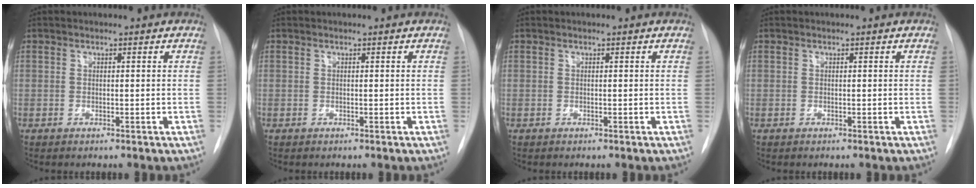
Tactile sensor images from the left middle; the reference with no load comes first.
{"total": 0.0}
{"total": 0.0}
{"total": 0.0}